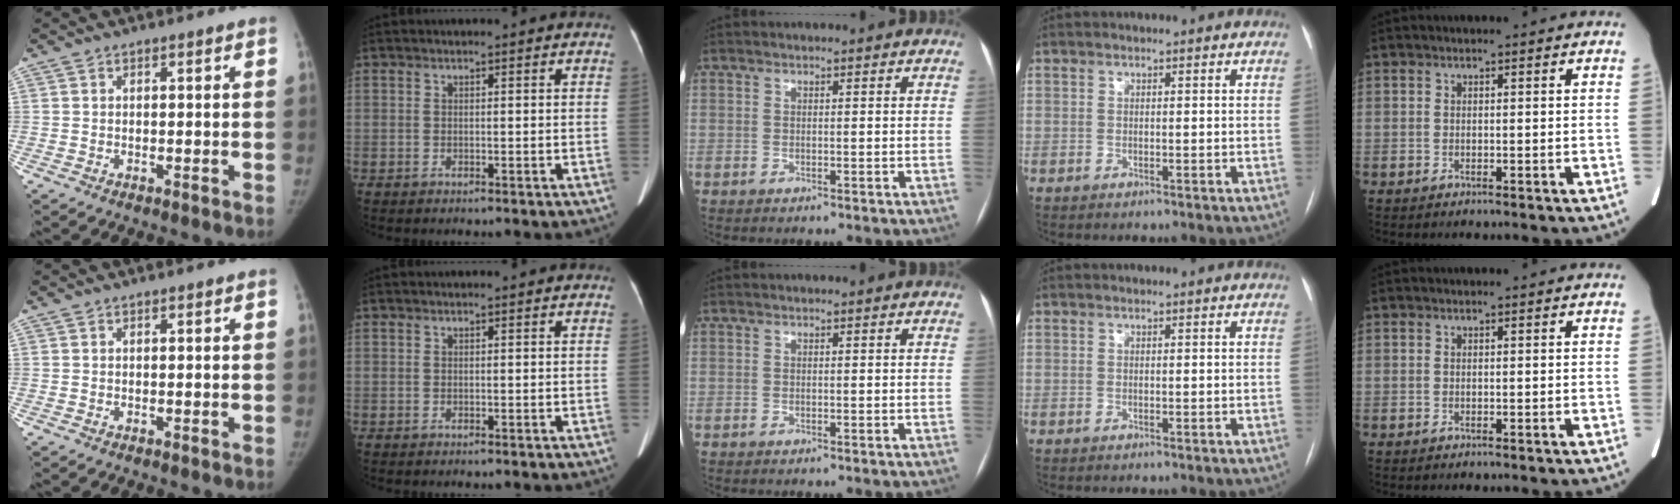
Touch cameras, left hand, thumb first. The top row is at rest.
{}